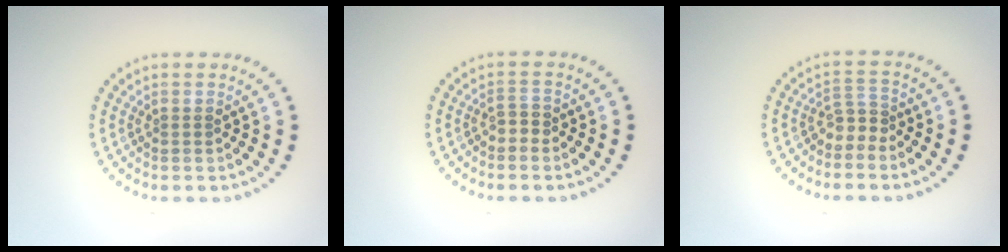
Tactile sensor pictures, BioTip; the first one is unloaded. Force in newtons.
{"total": 1.0, "press": 0.8, "slide": 0.6}
{"total": 2.0, "press": 1.3, "slide": 1.5}